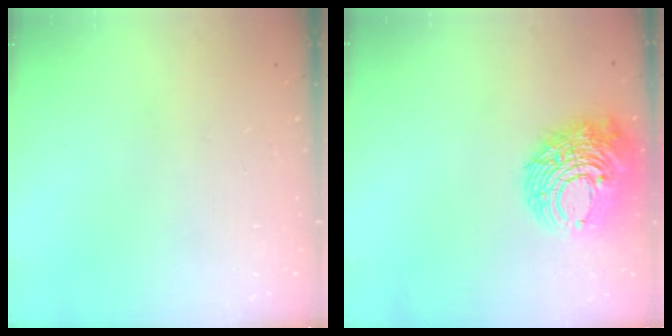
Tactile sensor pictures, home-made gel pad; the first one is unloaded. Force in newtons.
{"total": 15.2, "press": 15.1, "slide": 1.2}